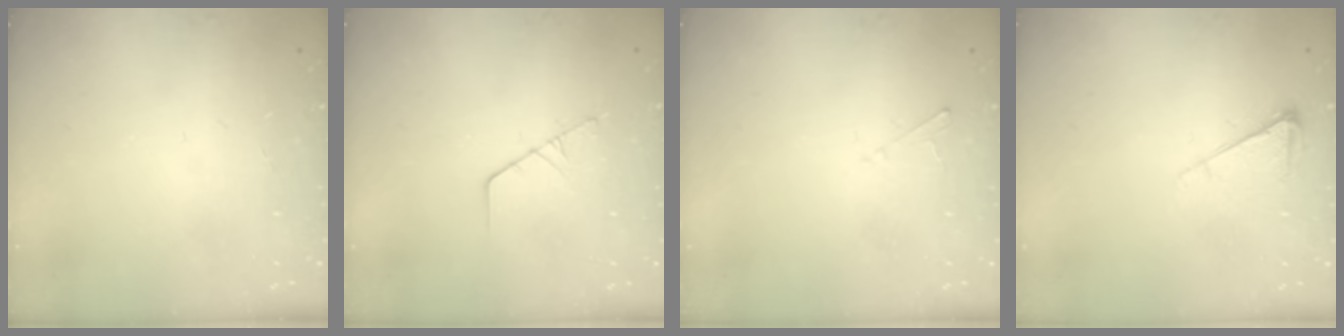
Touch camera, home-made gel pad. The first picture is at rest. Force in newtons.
{"total": 2.6, "press": 2.6, "slide": 0.3}
{"total": 2.0, "press": 2.0, "slide": 0.2}
{"total": 6.5, "press": 6.5, "slide": 0.9}